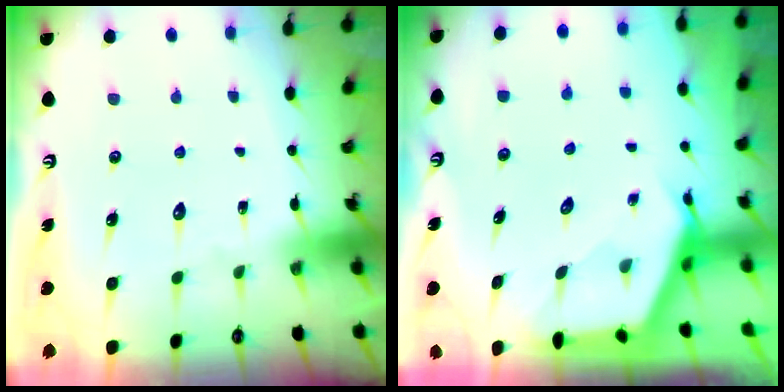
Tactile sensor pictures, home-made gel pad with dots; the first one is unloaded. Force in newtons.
{"total": 2.7, "press": 2.7, "slide": 0.3}